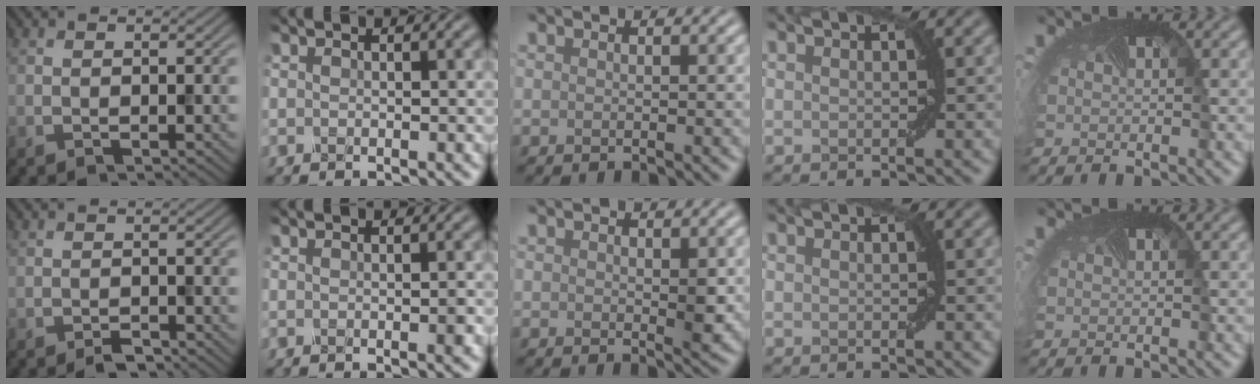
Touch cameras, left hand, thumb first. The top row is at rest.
{"thumb": {"total": 1.2, "force": [-1.1, 0.3, 0.3], "torque": [-0.004, 0.003, -0.019]}, "index": {"total": 1.0, "force": [-0.5, 0.2, 0.9], "torque": [-0.009, 0.002, -0.001]}, "middle": {"total": 1.3, "force": [0.3, 0.1, 1.2], "torque": [-0.020, -0.006, 0.007]}}